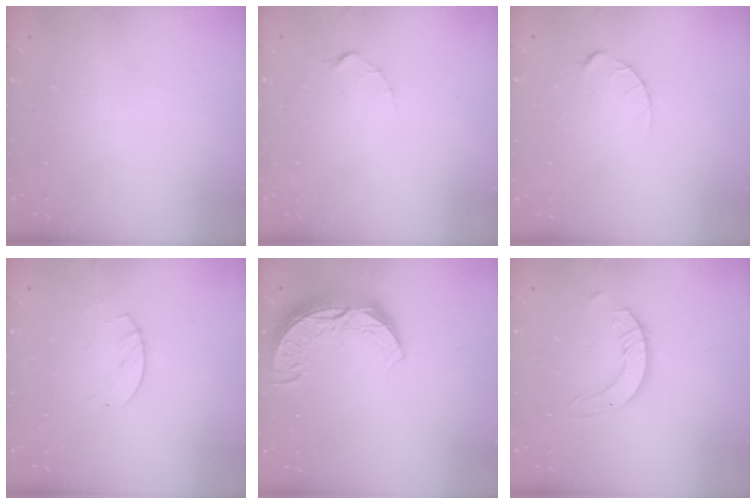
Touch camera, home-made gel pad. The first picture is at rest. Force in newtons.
{"total": 1.5, "press": 1.5, "slide": 0.2}
{"total": 4.7, "press": 4.7, "slide": 0.6}
{"total": 2.6, "press": 2.6, "slide": 0.3}
{"total": 11.4, "press": 11.4, "slide": 0.8}
{"total": 3.5, "press": 3.4, "slide": 0.4}